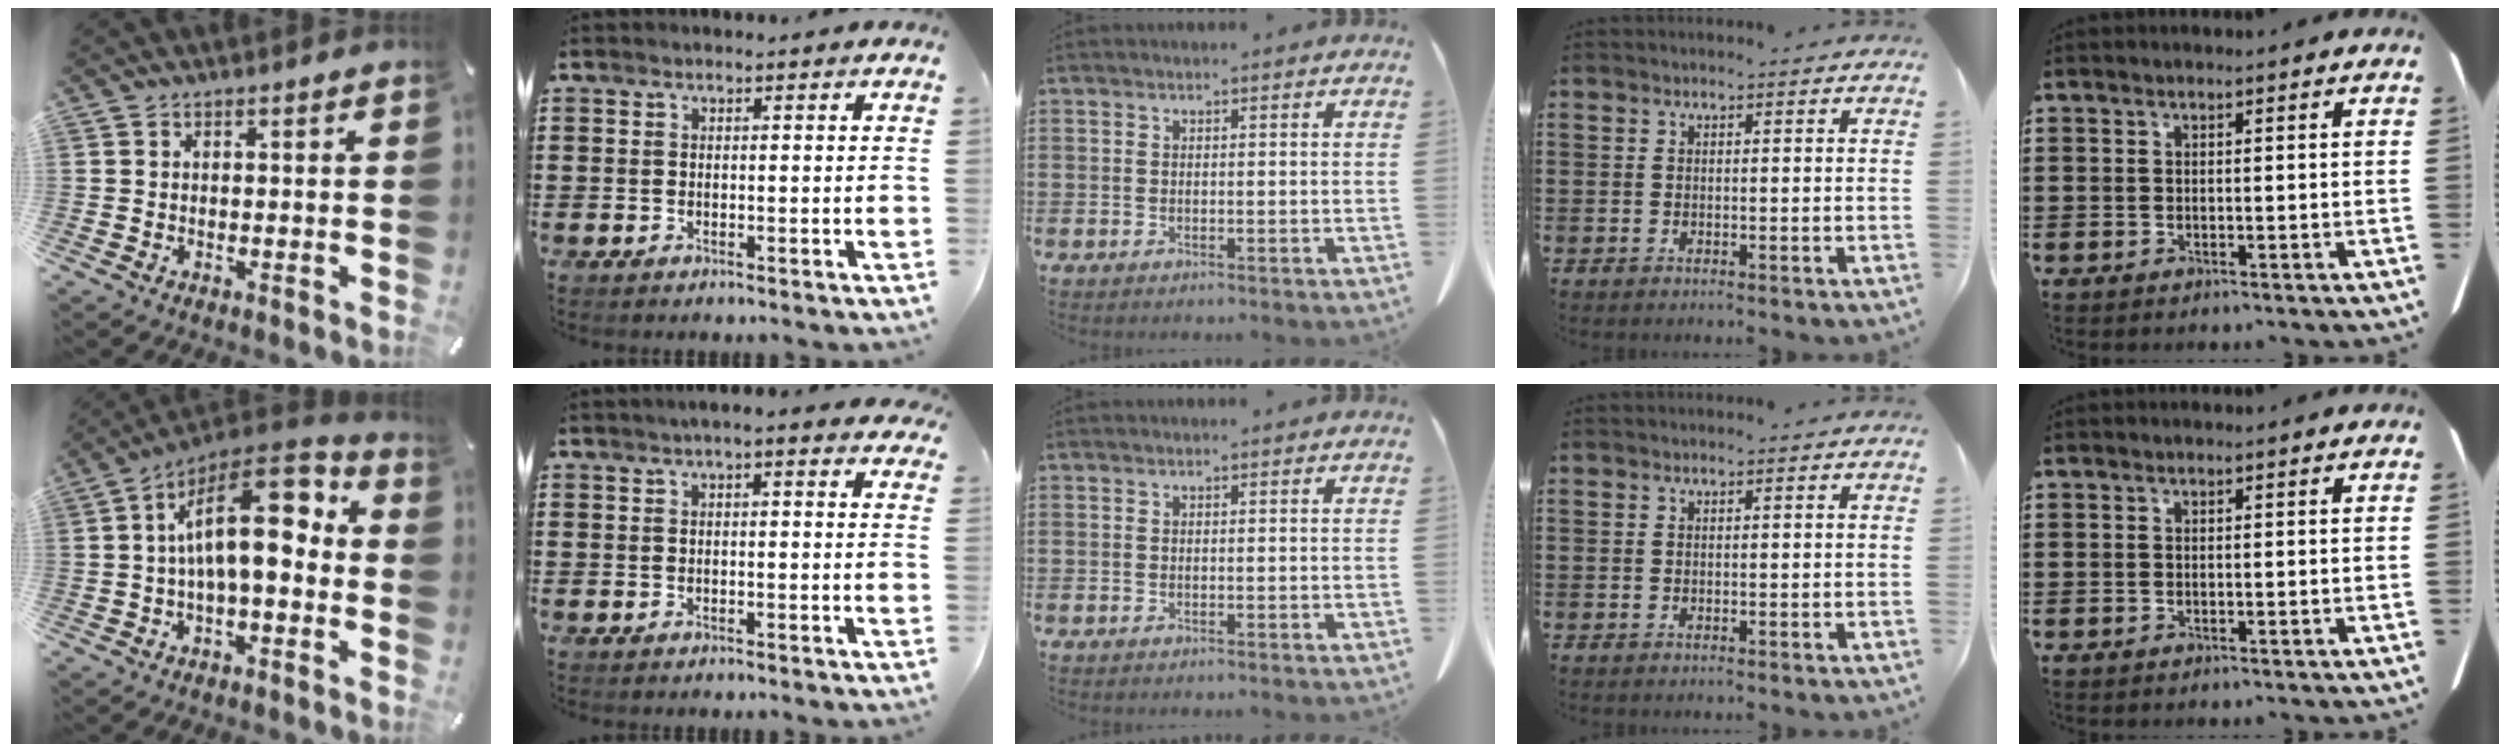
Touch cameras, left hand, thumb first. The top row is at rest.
{"thumb": {"total": 17.5, "force": [2.5, 8.0, 15.4], "torque": [-0.246, -0.015, 0.042]}, "index": {"total": 2.7, "force": [1.9, 0.3, 1.8], "torque": [-0.041, 0.006, 0.034]}}